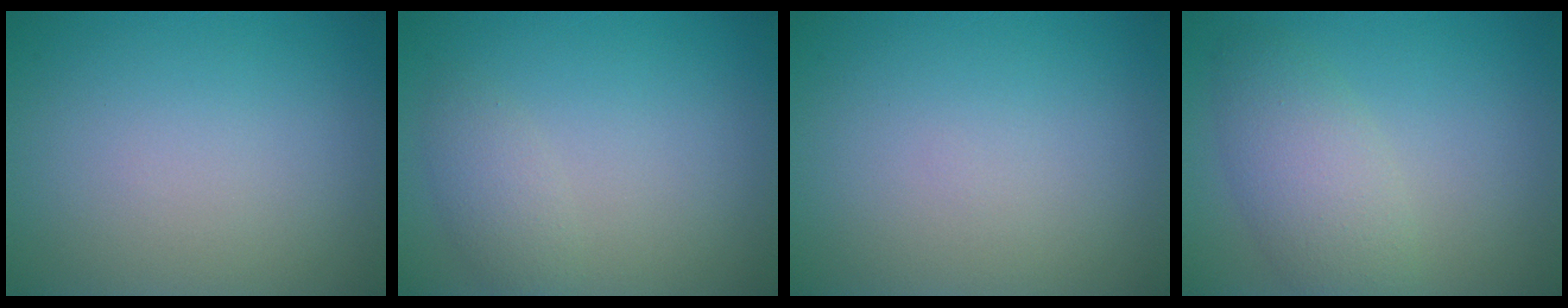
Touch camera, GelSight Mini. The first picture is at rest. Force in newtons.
{"total": 1.8, "press": 1.8, "slide": 0.1}
{"total": 0.0}
{"total": 4.1, "press": 4.1, "slide": 0.2}